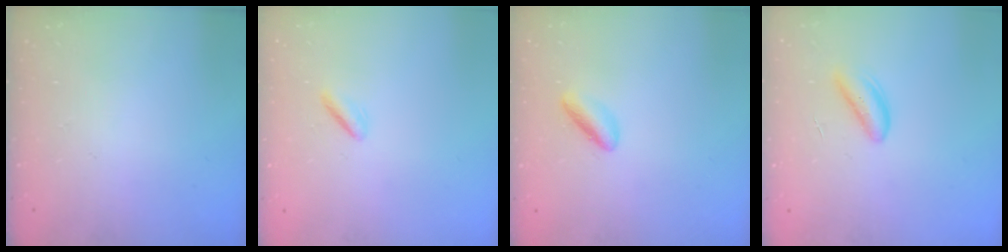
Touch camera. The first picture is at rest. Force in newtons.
{"total": 0.8, "press": 0.6, "slide": 0.6}
{"total": 2.8, "press": 2.8, "slide": 0.3}
{"total": 2.9, "press": 2.9, "slide": 0.5}